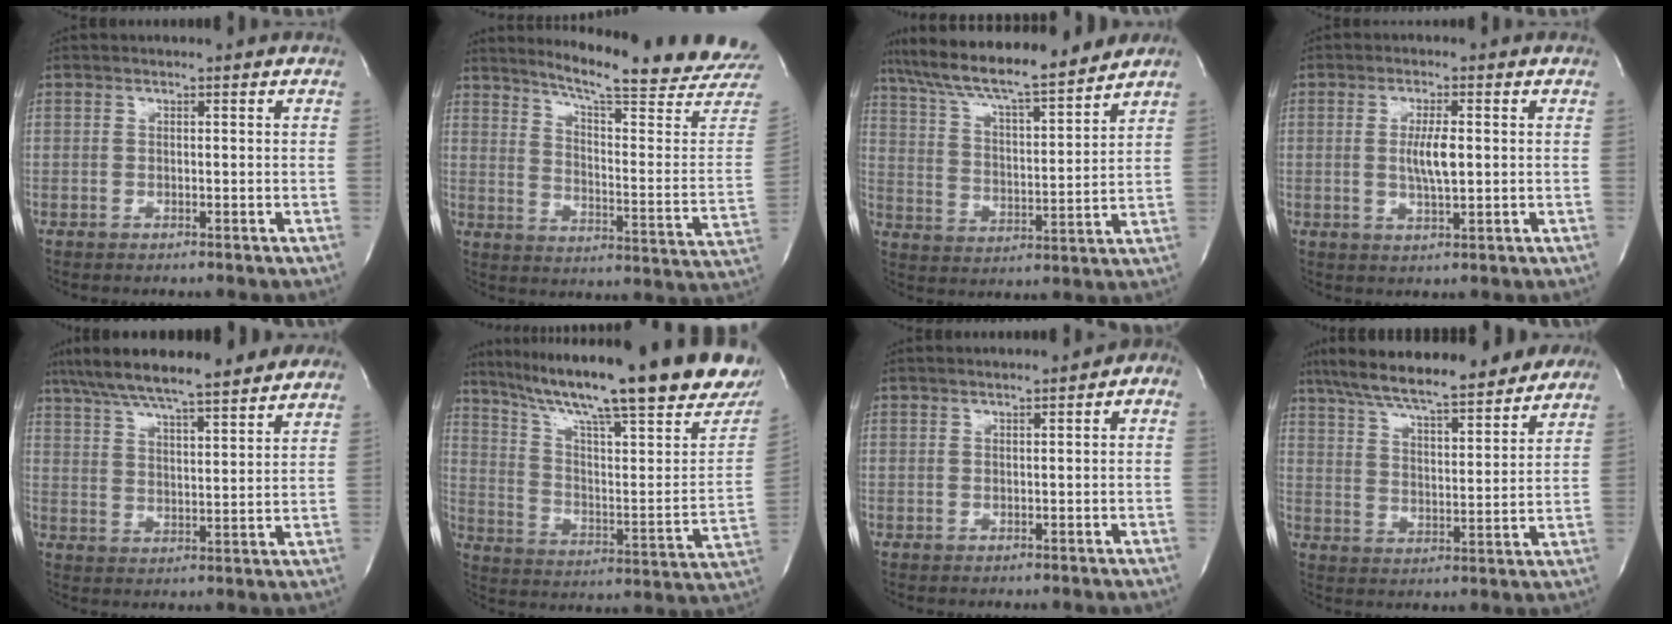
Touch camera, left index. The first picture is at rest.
{"total": 22.3, "force": [20.3, -0.5, 9.4], "torque": [-0.142, -0.108, 0.252]}
{"total": 17.8, "force": [15.5, 1.7, 8.7], "torque": [-0.157, 0.016, 0.250]}
{"total": 4.6, "force": [0.2, 0.8, 4.6], "torque": [-0.086, -0.002, 0.002]}
{"total": 17.7, "force": [14.5, 2.8, 9.8], "torque": [-0.171, 0.034, 0.218]}
{"total": 33.1, "force": [24.5, 4.4, 21.8], "torque": [-0.302, -0.038, 0.336]}
{"total": 2.6, "force": [0.2, 1.0, 2.4], "torque": [-0.028, 0.014, -0.001]}
{"total": 19.9, "force": [16.3, 3.9, 10.7], "torque": [-0.177, 0.028, 0.239]}